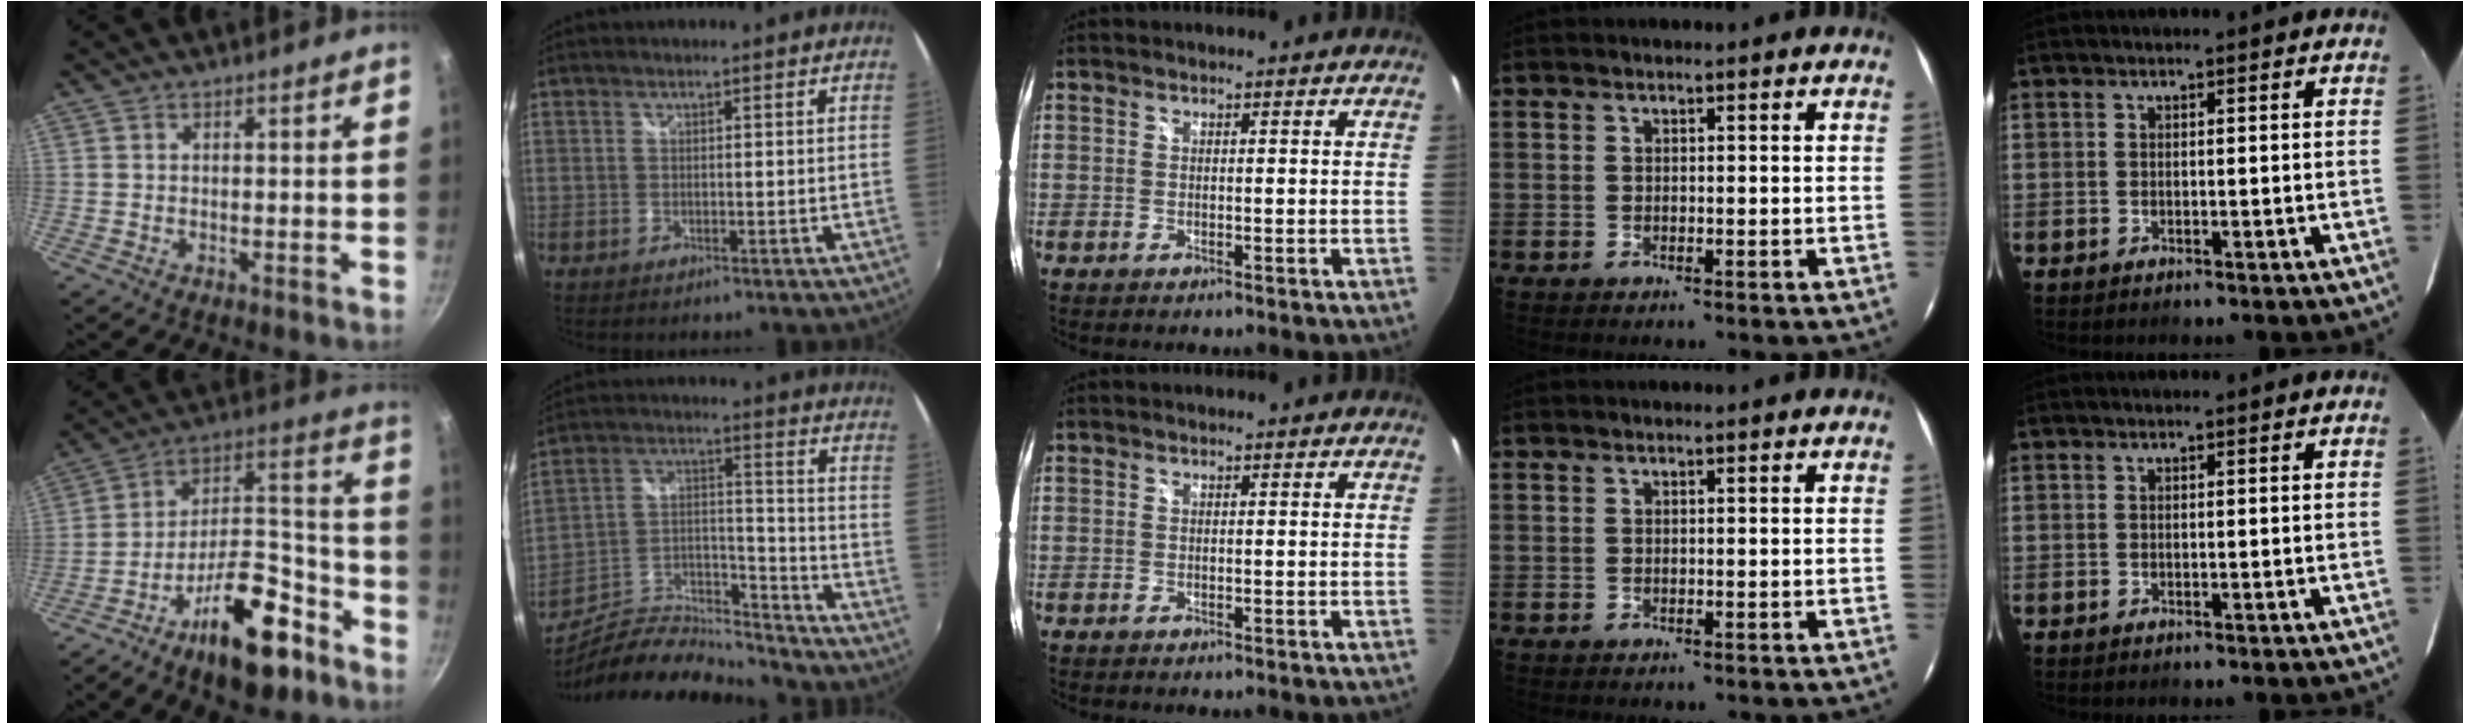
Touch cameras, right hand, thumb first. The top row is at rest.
{"thumb": {"total": 20.1, "force": [-11.8, 8.6, 13.7], "torque": [-0.177, 0.101, -0.187]}, "index": {"total": 15.5, "force": [-13.7, 3.1, 6.4], "torque": [-0.119, 0.010, -0.225]}}